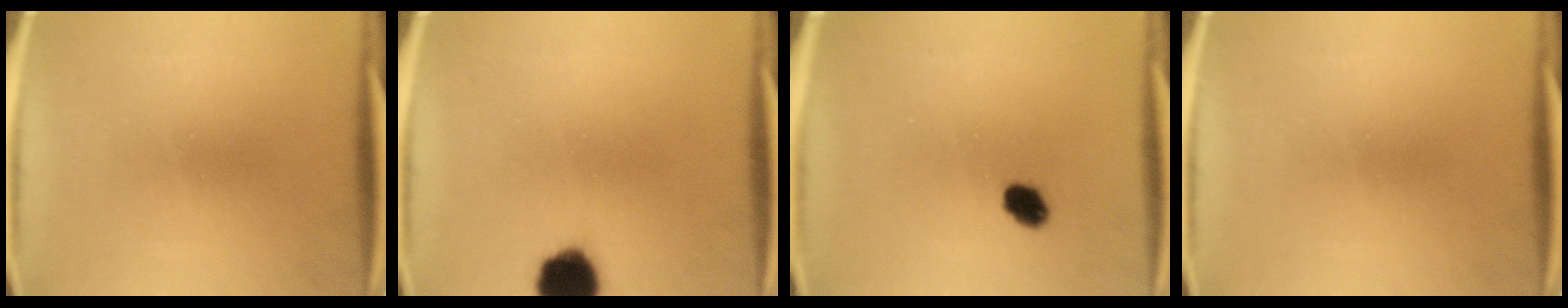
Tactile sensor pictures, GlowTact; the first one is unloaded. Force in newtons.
{"total": 10.3}
{"total": 4.0}
{"total": 0.0}